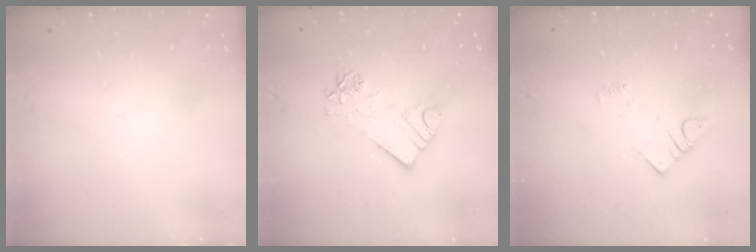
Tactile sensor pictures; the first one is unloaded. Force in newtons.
{"total": 9.4, "press": 9.4, "slide": 0.7}
{"total": 3.0, "press": 3.0, "slide": 0.6}